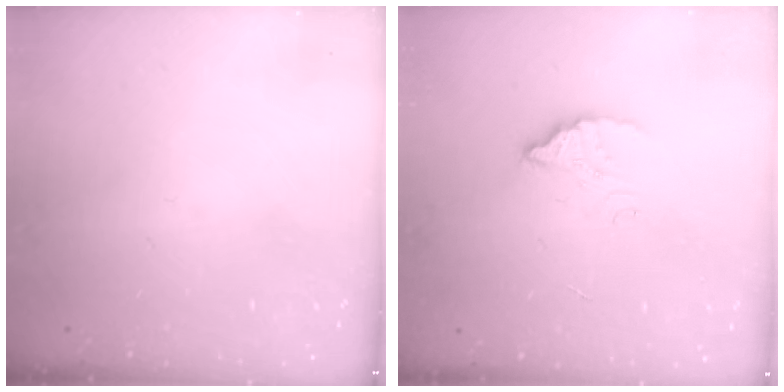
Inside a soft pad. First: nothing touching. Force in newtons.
{"total": 3.0, "press": 3.0, "slide": 0.1}